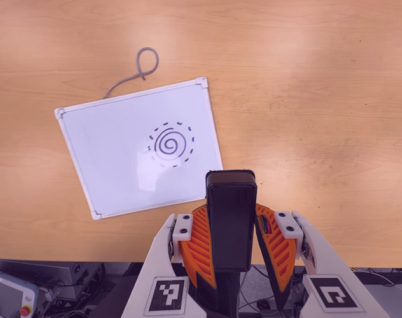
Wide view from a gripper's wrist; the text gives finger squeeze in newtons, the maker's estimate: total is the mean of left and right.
{"total": 7.2, "left": 6.1, "right": 8.3}